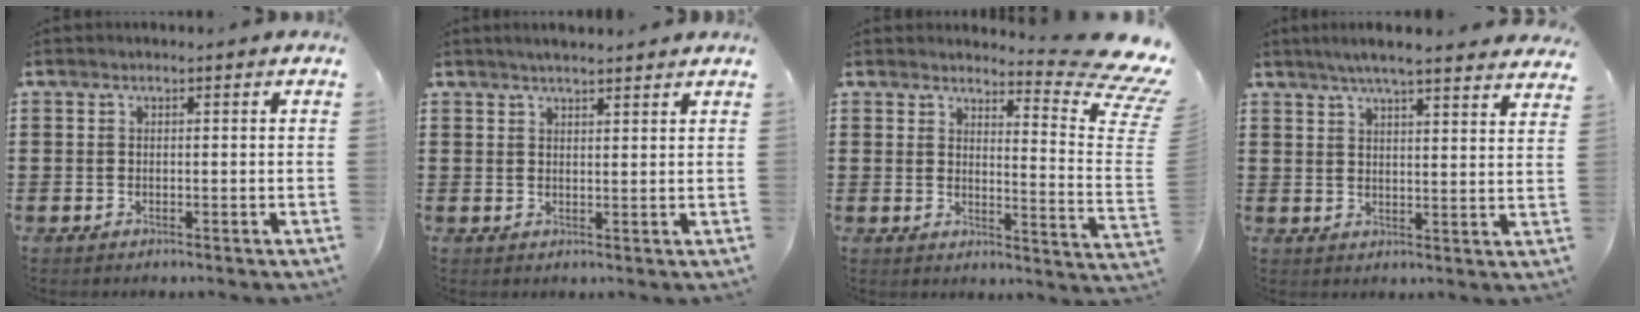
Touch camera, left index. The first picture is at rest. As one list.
[{"total": 2.0, "force": [1.9, 0.1, 0.5], "torque": [-0.013, 0.004, 0.036]}, {"total": 7.6, "force": [6.1, 0.9, 4.5], "torque": [-0.068, -0.058, 0.100]}, {"total": 5.1, "force": [4.6, -0.3, 2.1], "torque": [-0.053, -0.016, 0.081]}]